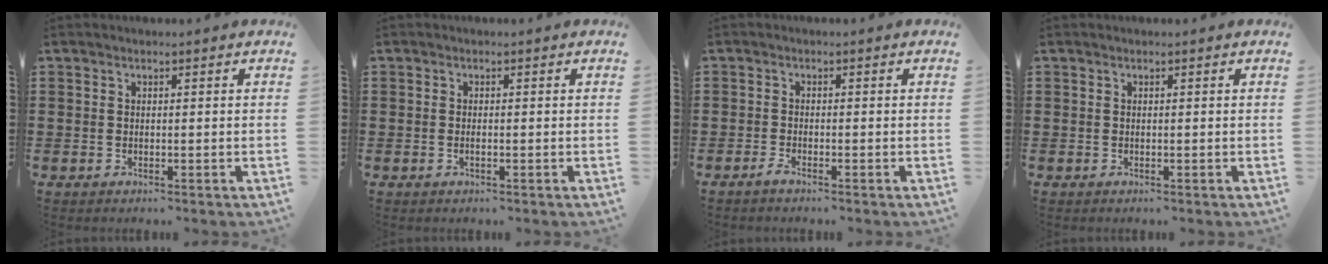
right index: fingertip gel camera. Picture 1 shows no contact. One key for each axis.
{"total": 0.5, "fx": -0.3, "fy": 0.1, "fz": 0.5, "tx": -0.008, "ty": -0.004, "tz": -0.005}
{"total": 1.2, "fx": -1.0, "fy": -0.1, "fz": 0.7, "tx": -0.021, "ty": -0.009, "tz": -0.021}
{"total": 0.0}